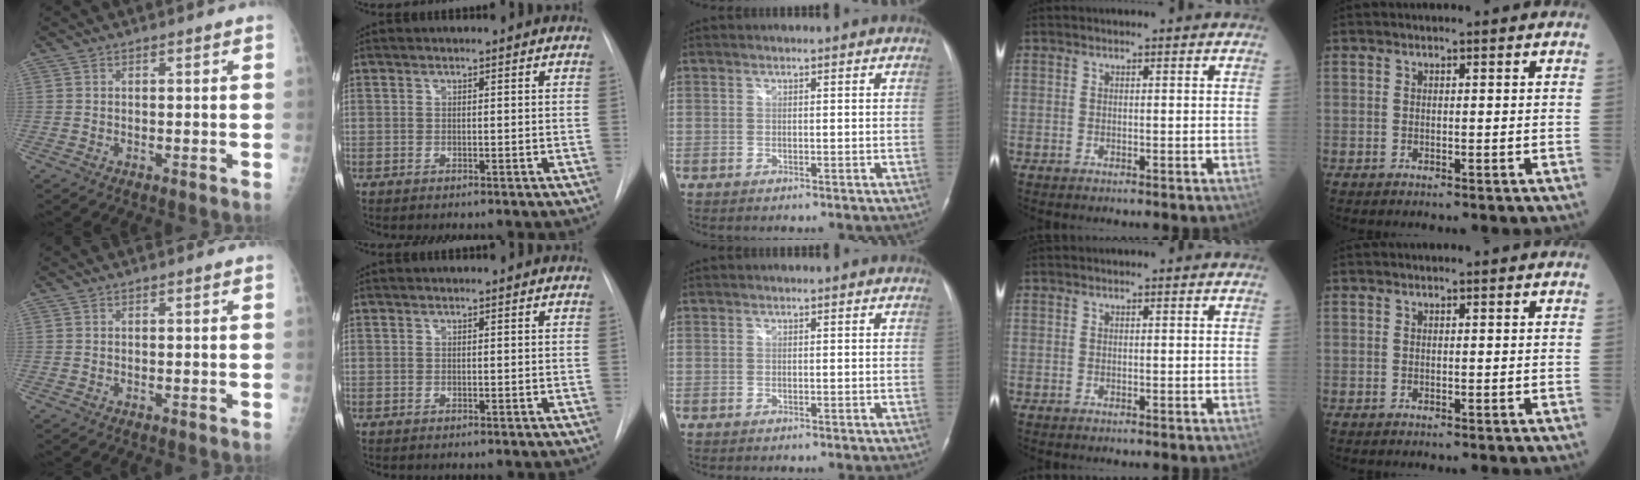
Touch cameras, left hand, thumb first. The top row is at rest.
{}